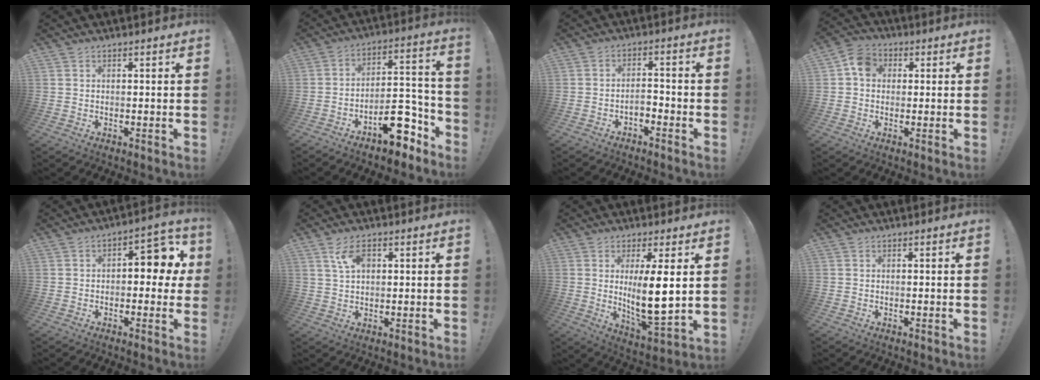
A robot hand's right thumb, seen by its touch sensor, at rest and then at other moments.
{"total": 14.3, "force": [-9.4, 6.9, 8.3], "torque": [-0.086, 0.074, -0.149]}
{"total": 3.4, "force": [-2.5, 1.4, 1.7], "torque": [-0.027, 0.003, -0.046]}
{"total": 6.9, "force": [1.3, 5.8, 3.7], "torque": [-0.050, 0.012, 0.028]}
{"total": 8.5, "force": [1.2, 5.0, 6.8], "torque": [-0.072, -0.007, 0.016]}
{"total": 5.9, "force": [2.4, 3.3, 4.2], "torque": [-0.070, -0.002, 0.045]}
{"total": 12.2, "force": [2.4, 3.2, 11.6], "torque": [-0.184, -0.034, 0.036]}
{"total": 0.0}